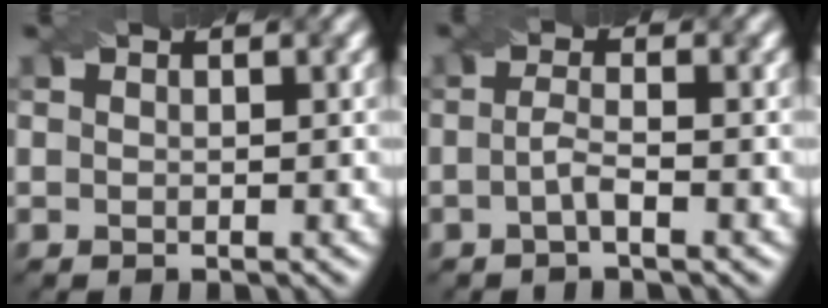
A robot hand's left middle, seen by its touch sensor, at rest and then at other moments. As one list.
[{"total": 1.7, "force": [-0.7, 0.3, 1.5], "torque": [-0.035, 0.000, -0.016]}]